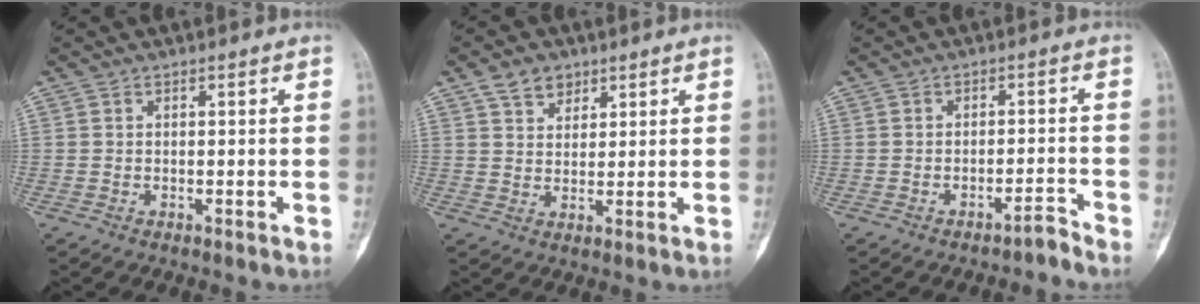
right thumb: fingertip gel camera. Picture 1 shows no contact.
{"total": 5.0, "force": [3.2, 3.3, 2.0], "torque": [-0.014, -0.016, 0.060]}
{"total": 2.1, "force": [-2.0, 0.2, 0.6], "torque": [-0.004, 0.023, -0.028]}